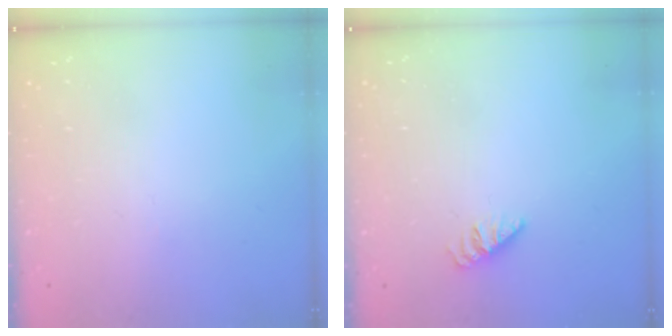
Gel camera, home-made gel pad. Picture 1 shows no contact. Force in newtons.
{"total": 0.0}